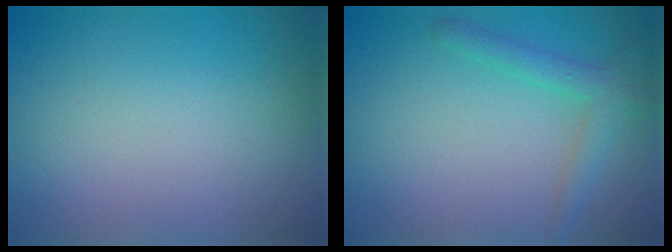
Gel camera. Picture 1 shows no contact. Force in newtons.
{"total": 2.4, "press": 2.4, "slide": 0.1}